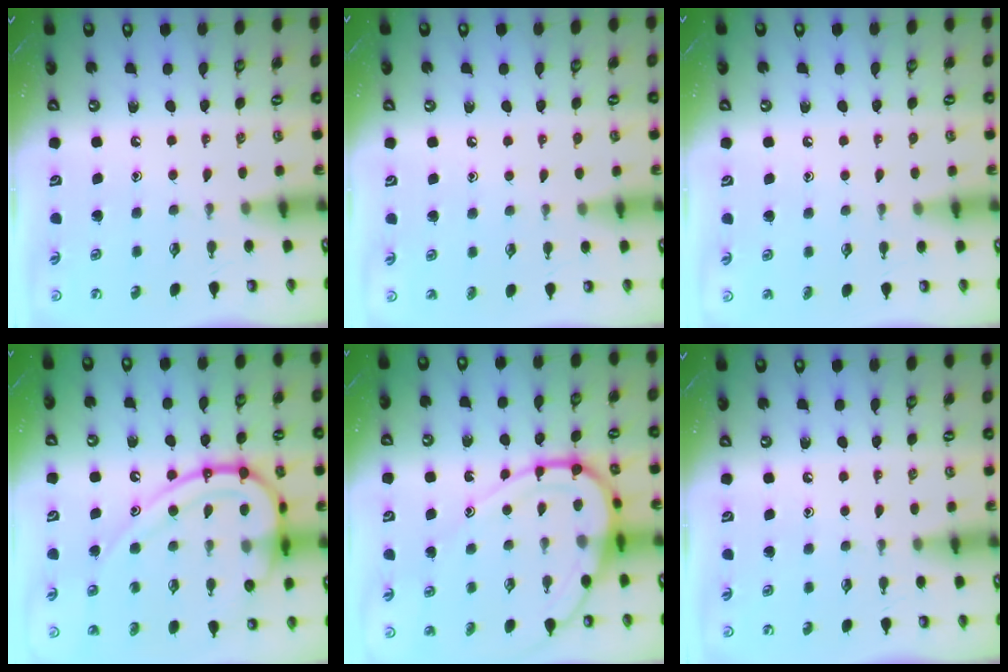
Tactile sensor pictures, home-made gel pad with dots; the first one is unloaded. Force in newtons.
{"total": 3.8, "press": 3.7, "slide": 0.4}
{"total": 2.7, "press": 2.6, "slide": 0.7}
{"total": 21.2, "press": 21.2, "slide": 1.4}
{"total": 14.2, "press": 14.1, "slide": 1.5}
{"total": 0.0}